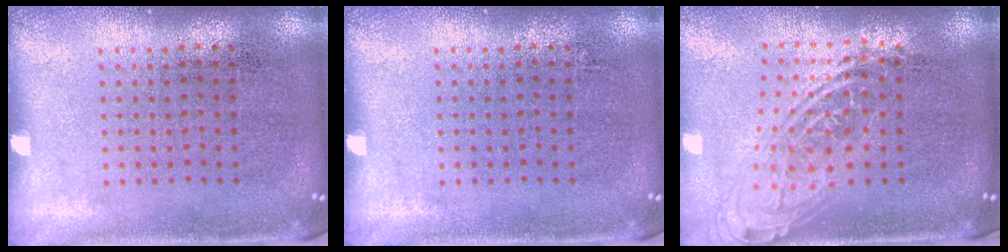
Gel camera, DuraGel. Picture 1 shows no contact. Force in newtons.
{"total": 0.0}
{"total": 2.0, "press": 1.5, "slide": 1.2}